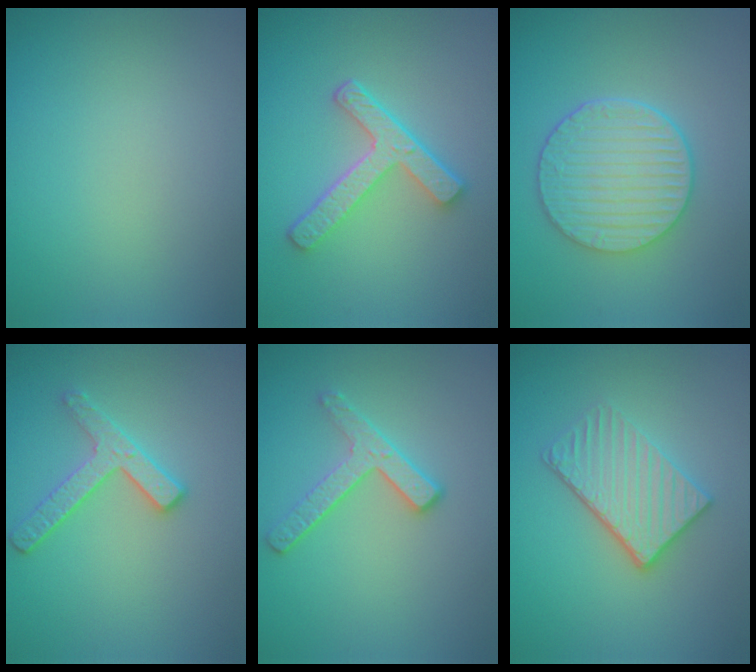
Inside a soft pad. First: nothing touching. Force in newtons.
{"total": 4.4, "press": 3.4, "slide": 2.7}
{"total": 5.9, "press": 4.7, "slide": 3.6}
{"total": 2.6, "press": 2.5, "slide": 0.6}
{"total": 2.8, "press": 2.5, "slide": 1.3}
{"total": 3.8, "press": 3.2, "slide": 2.0}